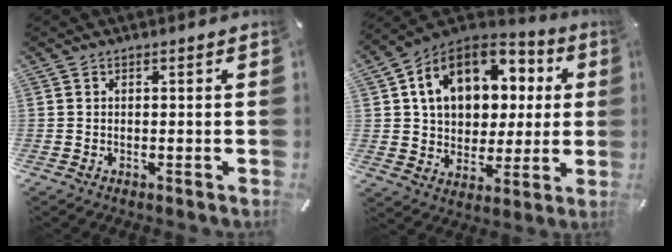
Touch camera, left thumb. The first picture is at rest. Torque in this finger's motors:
{"motor_torque": [1.13, 0.99, 1.22, 0.66, 0.24]}